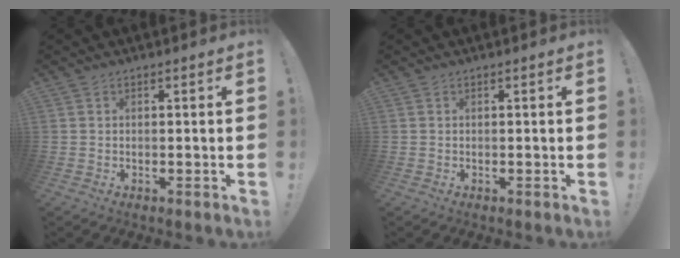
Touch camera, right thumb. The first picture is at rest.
{"total": 0.0}